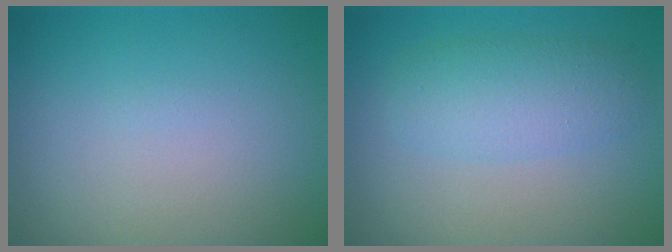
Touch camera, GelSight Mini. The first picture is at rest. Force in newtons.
{"total": 3.4, "press": 3.4, "slide": 0.1}